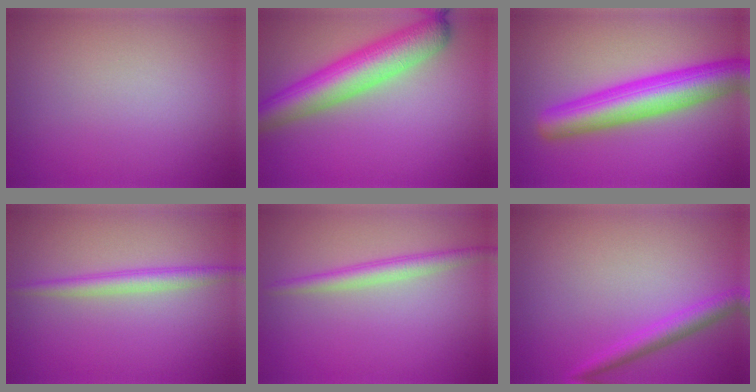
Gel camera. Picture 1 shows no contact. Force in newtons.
{"total": 7.2, "press": 7.2, "slide": 0.3}
{"total": 7.8, "press": 7.8, "slide": 0.2}
{"total": 2.3, "press": 2.3, "slide": 0.1}
{"total": 2.3, "press": 2.3, "slide": 0.1}
{"total": 2.5, "press": 2.5, "slide": 0.1}